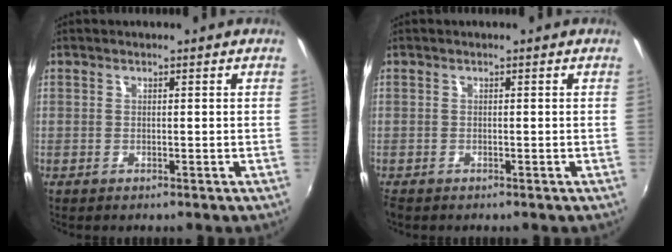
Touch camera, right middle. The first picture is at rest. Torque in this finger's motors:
{"motor_torque": [0.29, -0.32, 0.06, 0.01]}